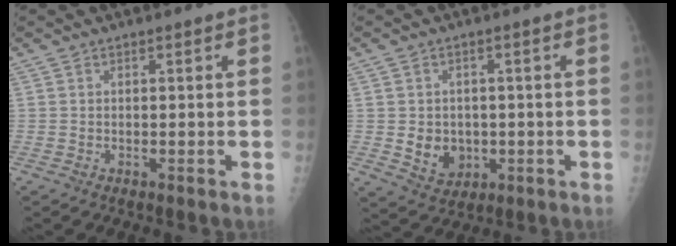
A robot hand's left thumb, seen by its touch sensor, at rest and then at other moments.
{"total": 6.3, "force": [-0.7, 5.3, 3.3], "torque": [-0.027, -0.001, 0.005]}